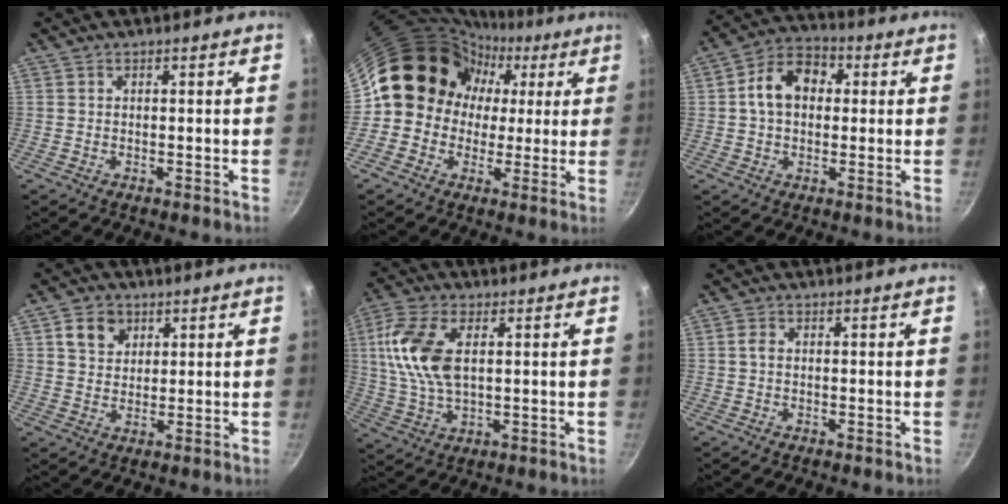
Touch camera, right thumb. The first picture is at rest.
{"total": 15.0, "force": [1.5, 13.7, 6.0], "torque": [-0.044, 0.031, 0.009]}
{"total": 10.4, "force": [1.3, 7.7, 6.9], "torque": [-0.086, 0.027, 0.004]}
{"total": 5.9, "force": [2.5, 4.8, 2.5], "torque": [-0.019, -0.001, 0.043]}
{"total": 12.8, "force": [2.6, 7.0, 10.5], "torque": [-0.209, 0.002, 0.046]}
{"total": 1.4, "force": [0.1, 1.0, 1.0], "torque": [-0.020, 0.003, -0.001]}